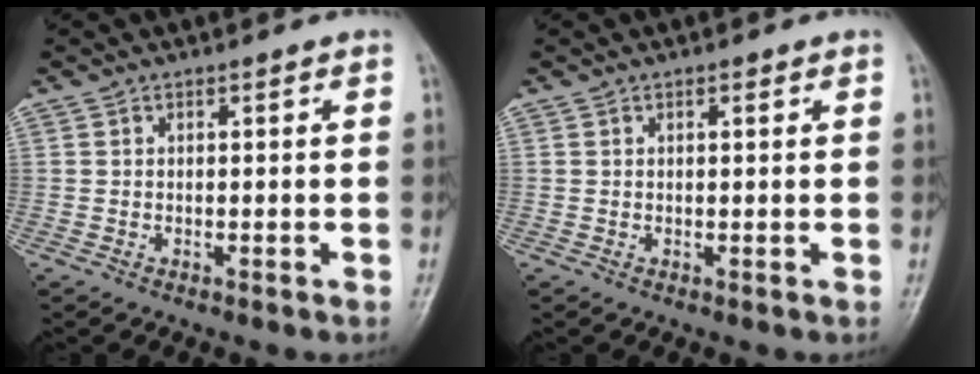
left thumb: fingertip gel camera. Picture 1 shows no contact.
{"total": 1.0, "force": [0.5, 0.4, 0.8], "torque": [-0.011, 0.000, 0.007]}